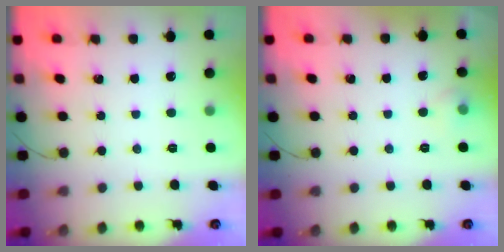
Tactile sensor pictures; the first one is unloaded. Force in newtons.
{"total": 6.8, "press": 4.2, "slide": 5.3}